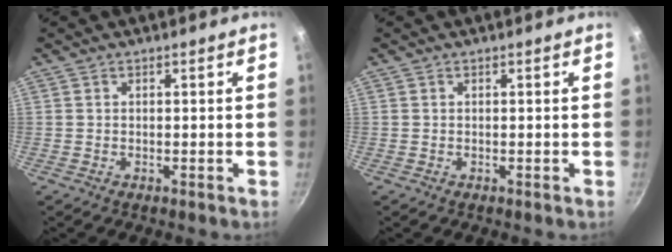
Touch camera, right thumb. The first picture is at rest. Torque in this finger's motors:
{"motor_torque": [0.00, 0.00, -0.01, 0.01, 0.02]}